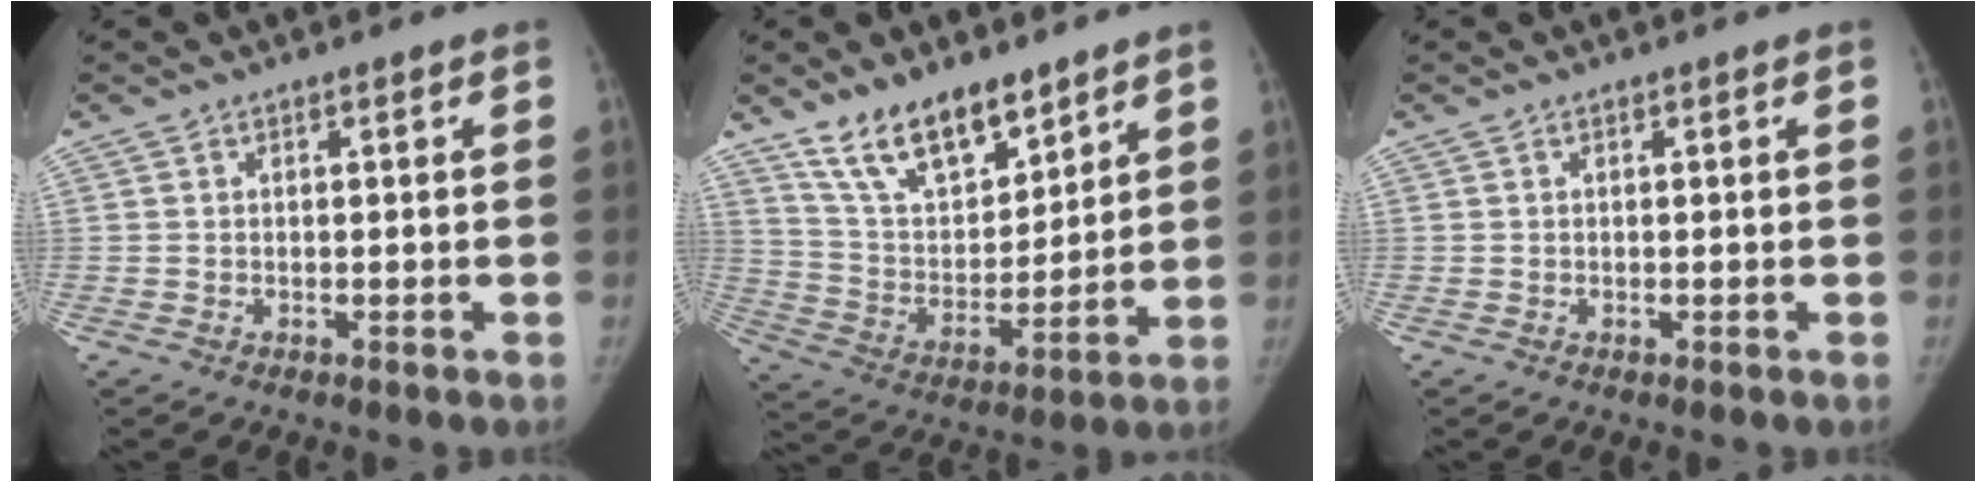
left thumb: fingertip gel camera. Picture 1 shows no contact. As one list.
[{"total": 15.4, "force": [11.3, 6.9, 7.8], "torque": [-0.094, -0.070, 0.214]}, {"total": 0.0}]